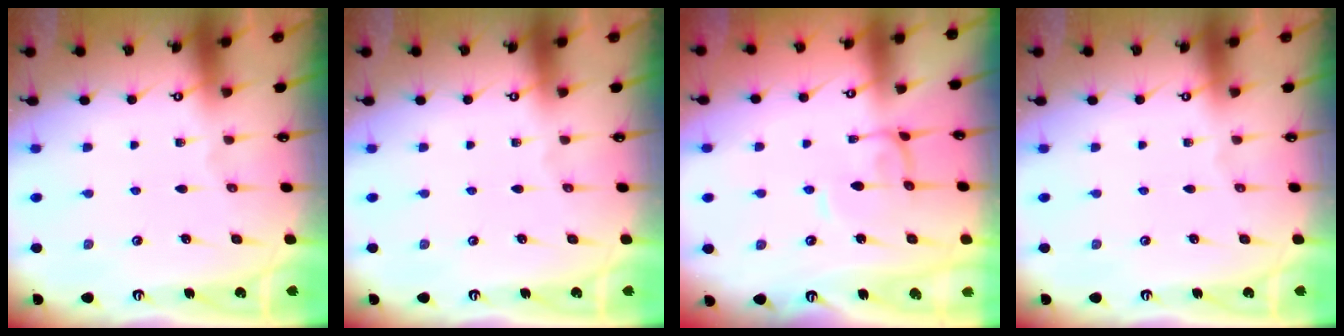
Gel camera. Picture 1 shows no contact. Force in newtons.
{"total": 0.0}
{"total": 1.1, "press": 1.1, "slide": 0.2}
{"total": 0.0}